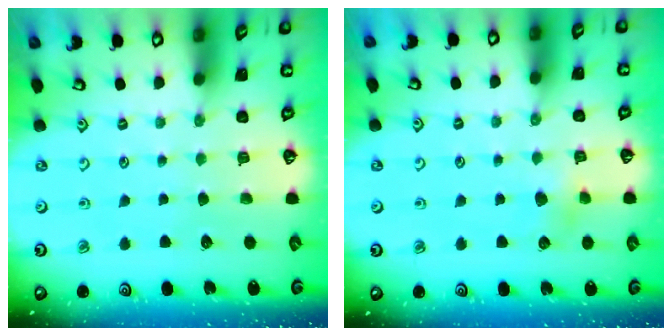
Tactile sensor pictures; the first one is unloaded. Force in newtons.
{"total": 4.0, "press": 4.0, "slide": 0.4}